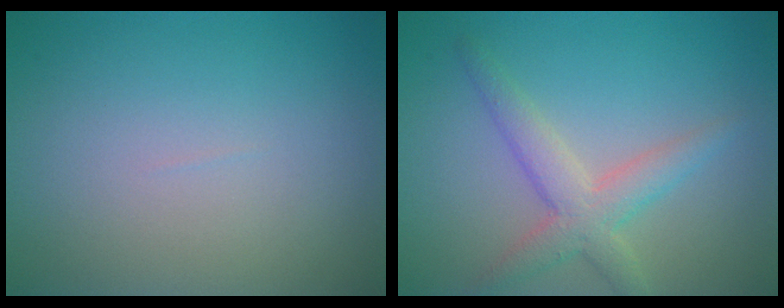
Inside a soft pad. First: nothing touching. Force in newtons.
{"total": 3.6, "press": 3.6, "slide": 0.2}